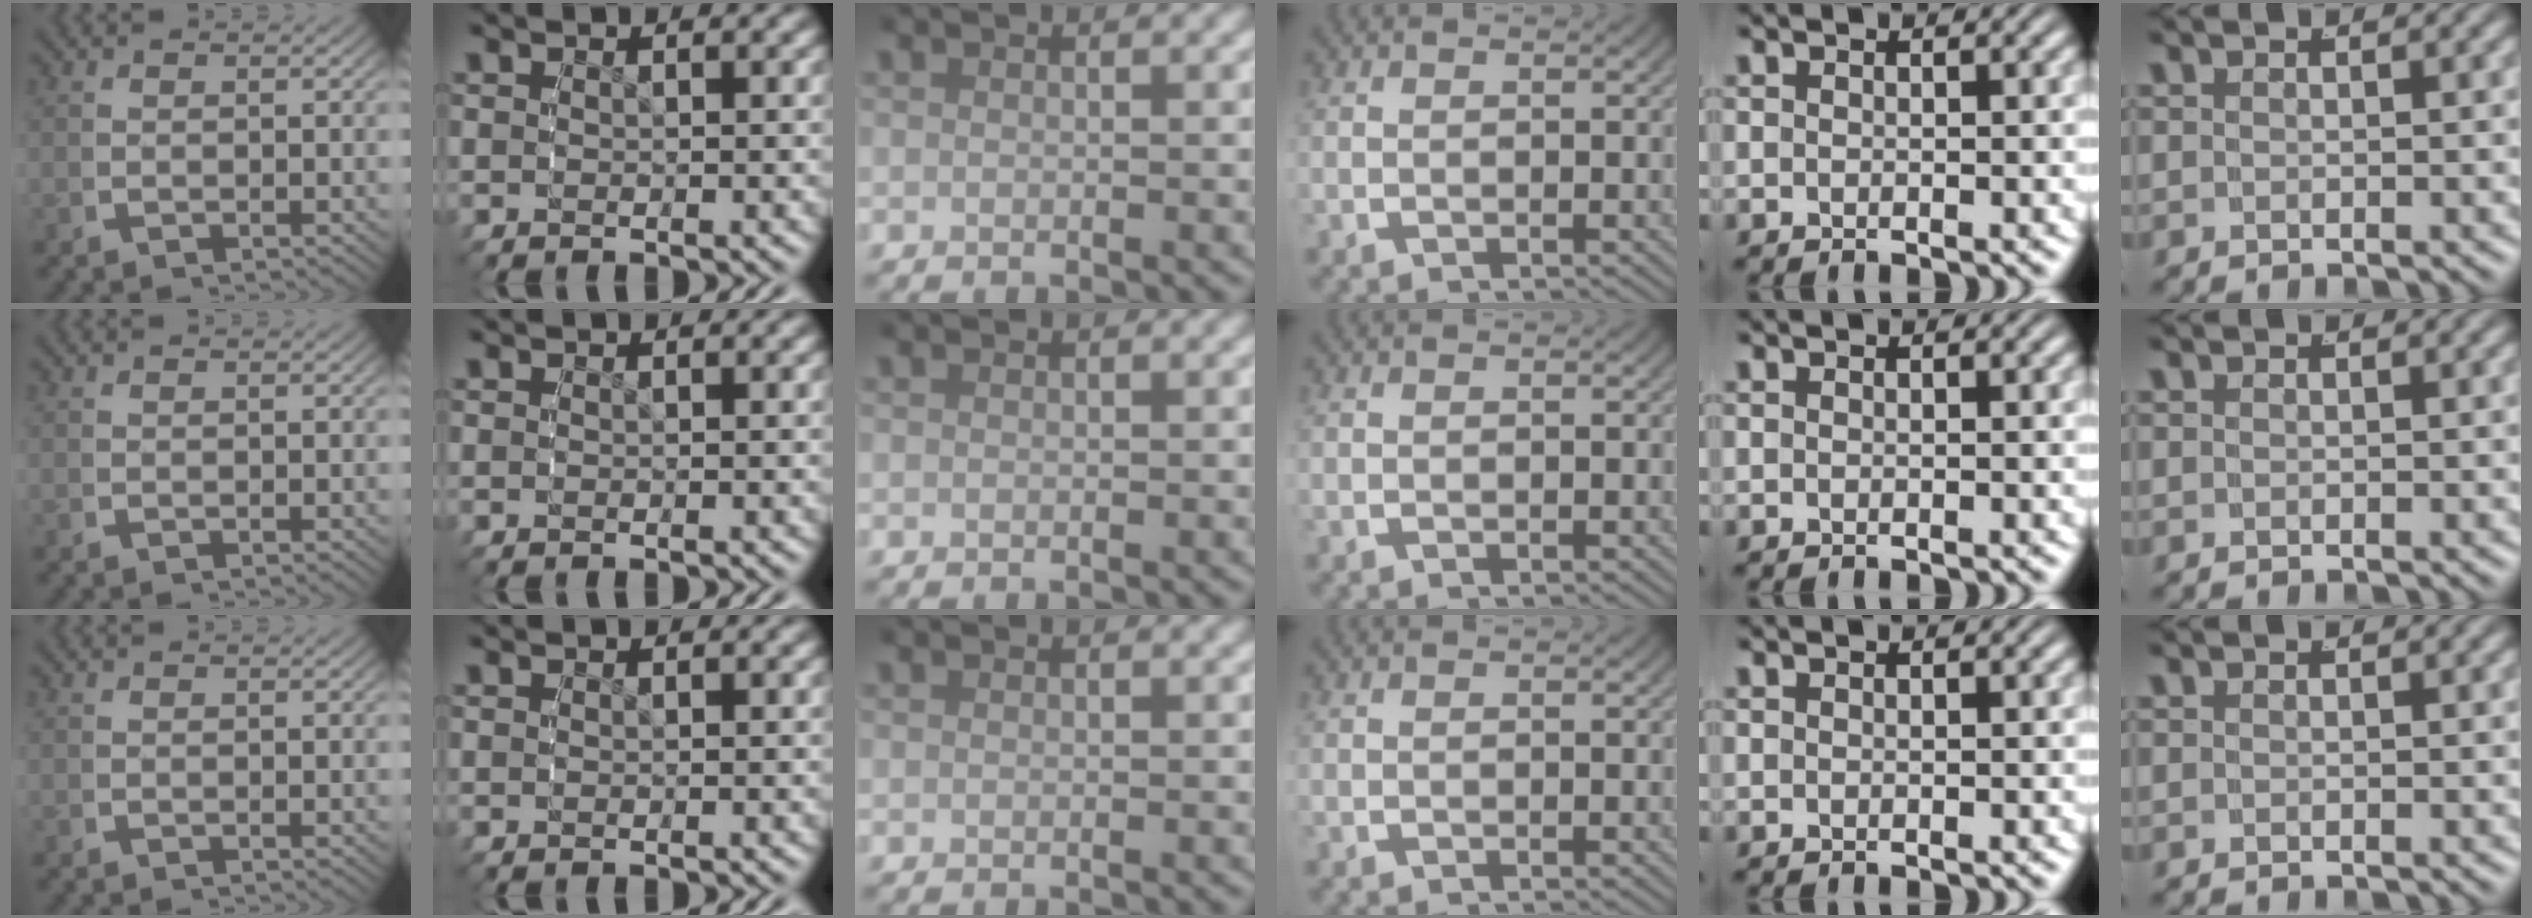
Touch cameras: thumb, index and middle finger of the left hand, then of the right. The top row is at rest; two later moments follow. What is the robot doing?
{"motion": "reach", "object": "stress ball aka squeeze ball"}